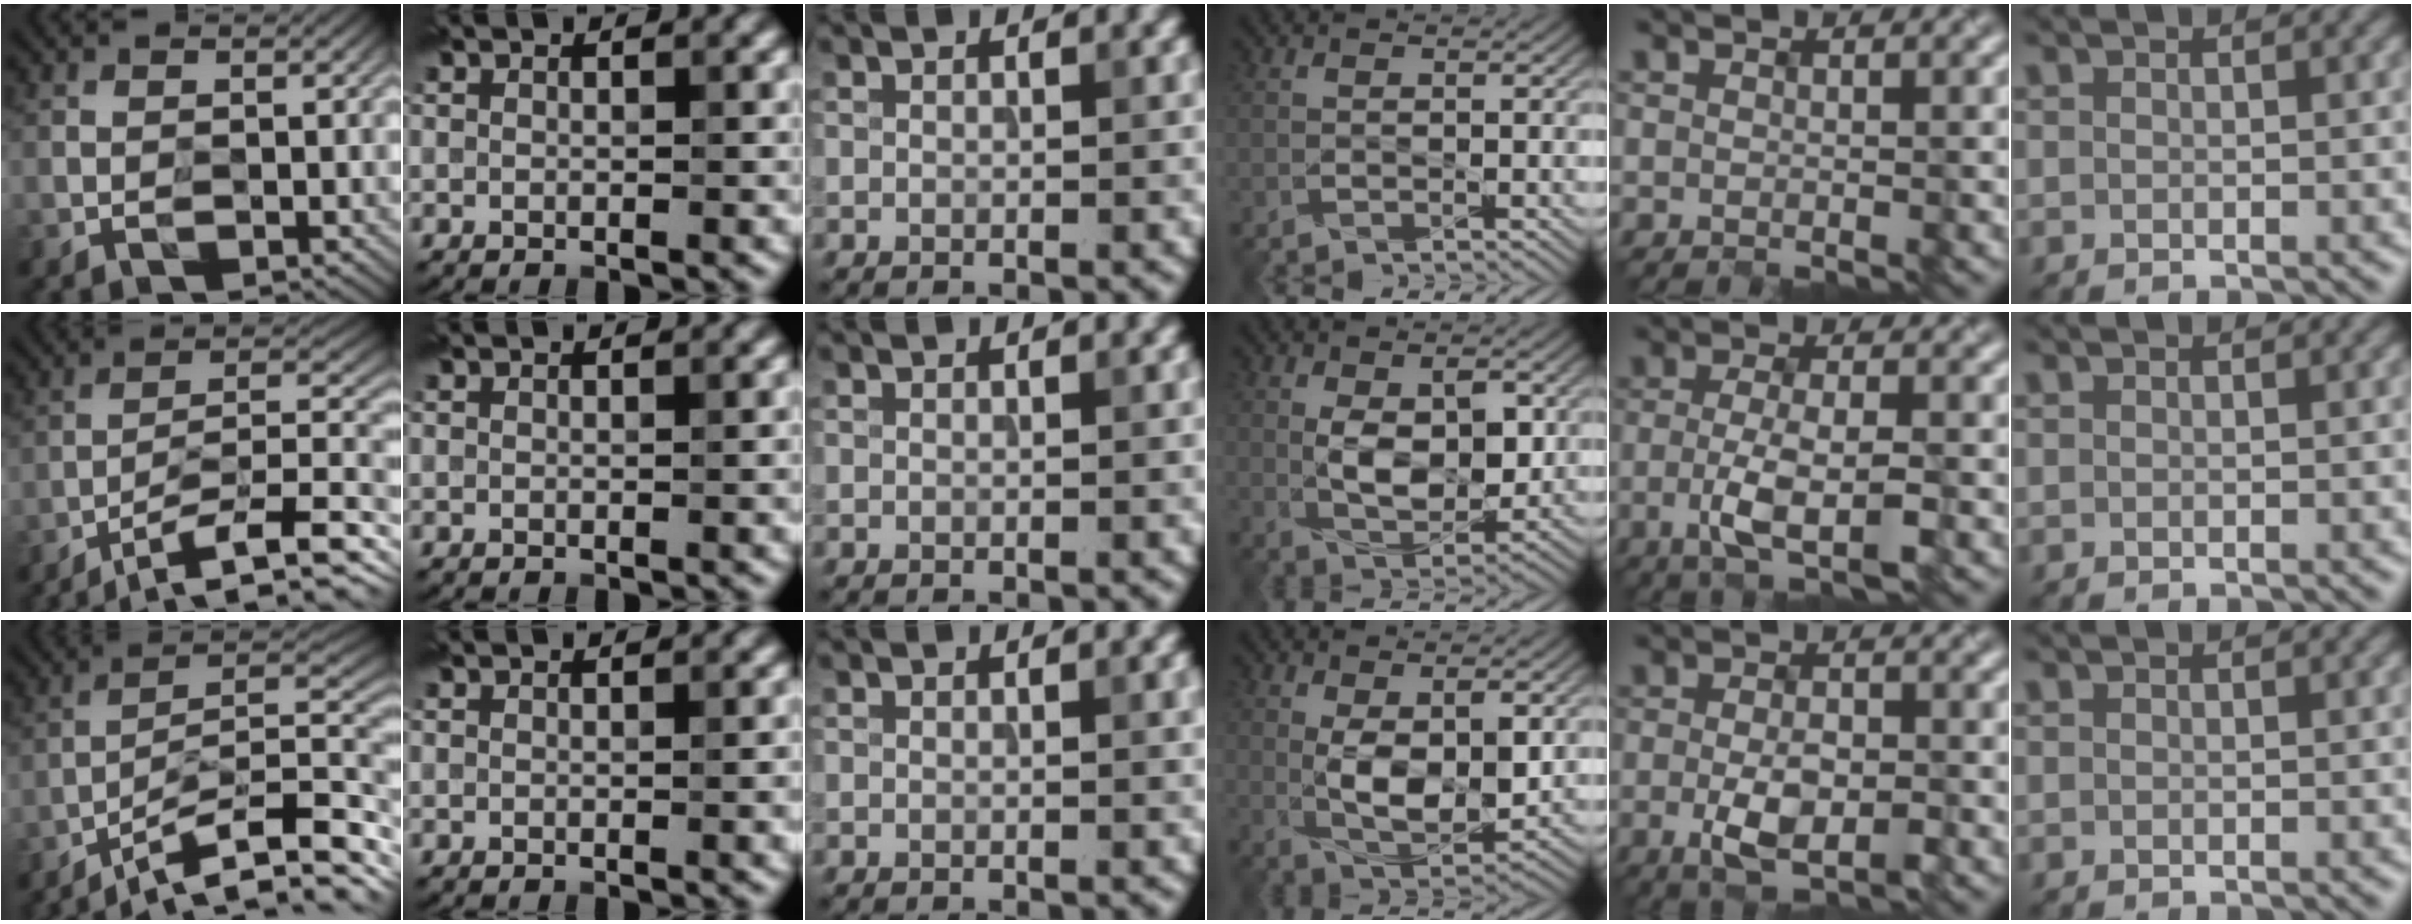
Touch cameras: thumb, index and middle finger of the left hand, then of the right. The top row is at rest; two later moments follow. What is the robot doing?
{"motion": "insert", "object": "key"}